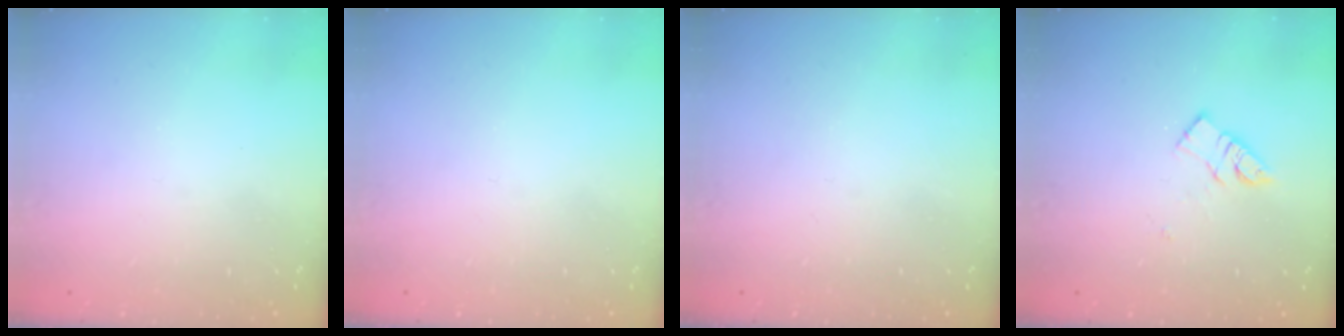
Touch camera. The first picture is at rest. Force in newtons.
{"total": 0.0}
{"total": 0.0}
{"total": 9.1, "press": 9.1, "slide": 0.4}